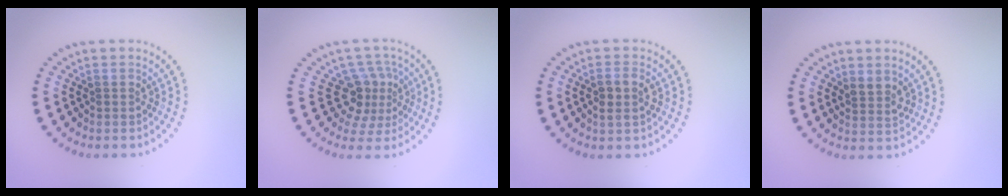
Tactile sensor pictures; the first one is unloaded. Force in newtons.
{"total": 3.6, "press": 2.5, "slide": 2.6}
{"total": 1.8, "press": 1.7, "slide": 0.7}
{"total": 1.7, "press": 1.4, "slide": 0.9}